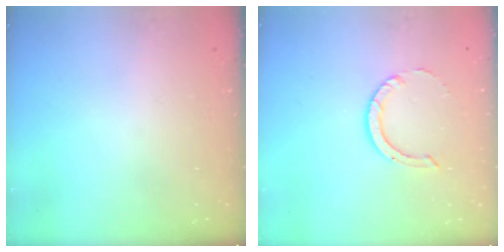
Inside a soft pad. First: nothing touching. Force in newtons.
{"total": 5.3, "press": 5.3, "slide": 0.1}